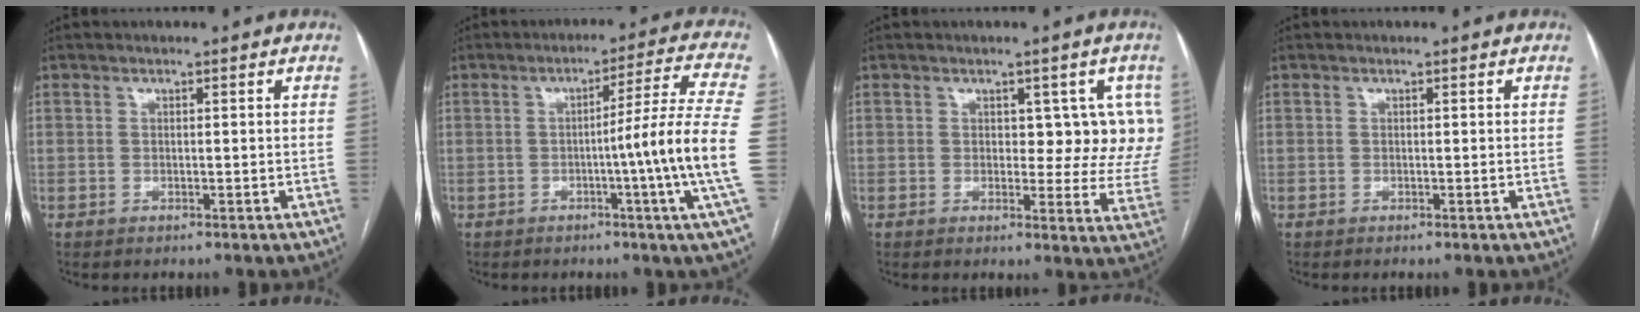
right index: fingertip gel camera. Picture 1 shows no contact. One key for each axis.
{"total": 12.4, "fx": -2.2, "fy": -3.1, "fz": 11.8, "tx": -0.156, "ty": -0.008, "tz": -0.037}
{"total": 7.4, "fx": 2.4, "fy": 4.3, "fz": 5.4, "tx": -0.030, "ty": 0.003, "tz": 0.025}
{"total": 0.0}